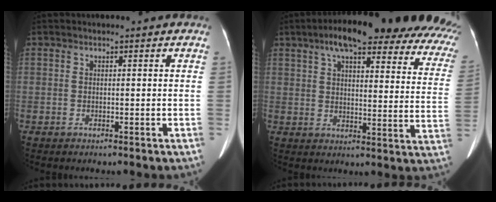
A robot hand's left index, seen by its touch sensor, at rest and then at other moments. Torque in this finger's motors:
{"motor_torque": [1.80, -0.34, 0.33, 0.21]}